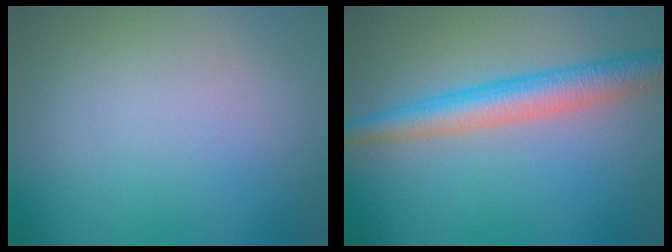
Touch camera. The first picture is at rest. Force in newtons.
{"total": 4.7, "press": 4.7, "slide": 0.1}